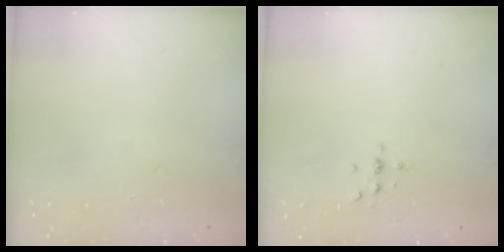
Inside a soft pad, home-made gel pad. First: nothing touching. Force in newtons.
{"total": 2.3, "press": 2.2, "slide": 0.2}